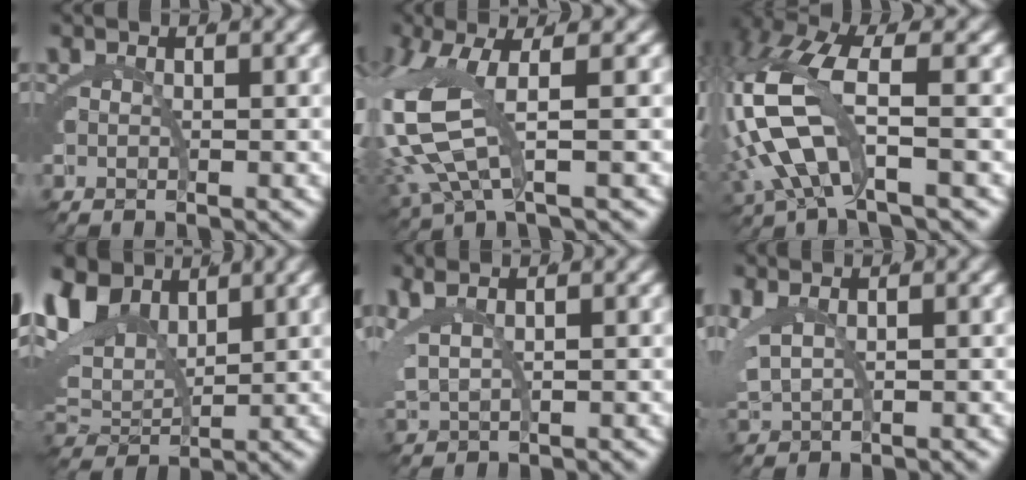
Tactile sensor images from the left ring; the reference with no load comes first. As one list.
[{"total": 6.5, "force": [1.5, 2.4, 5.9], "torque": [-0.146, -0.006, 0.037]}, {"total": 7.9, "force": [0.9, 4.0, 6.8], "torque": [-0.168, -0.017, 0.027]}, {"total": 8.3, "force": [4.4, 5.4, 4.5], "torque": [-0.116, -0.008, 0.087]}, {"total": 2.5, "force": [2.2, 0.6, 0.9], "torque": [-0.027, 0.011, 0.042]}, {"total": 1.8, "force": [1.7, 0.3, 0.6], "torque": [-0.022, 0.005, 0.039]}]